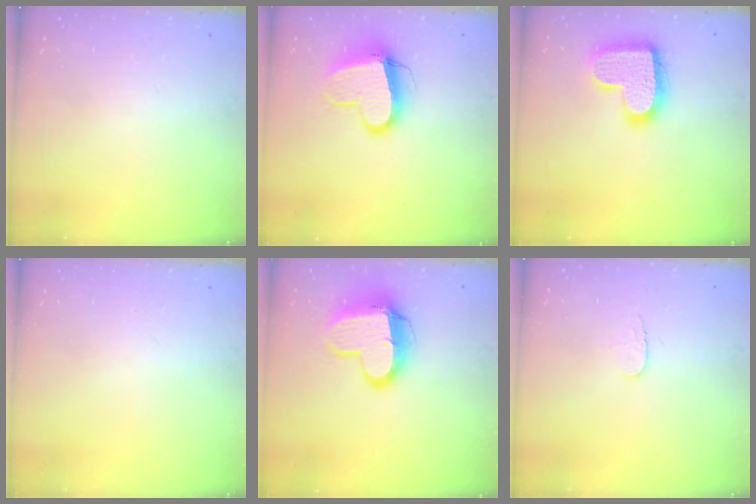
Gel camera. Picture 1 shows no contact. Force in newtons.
{"total": 11.6, "press": 11.6, "slide": 1.2}
{"total": 17.4, "press": 17.4, "slide": 0.9}
{"total": 0.0}
{"total": 13.5, "press": 13.5, "slide": 1.2}
{"total": 3.9, "press": 3.9, "slide": 0.4}